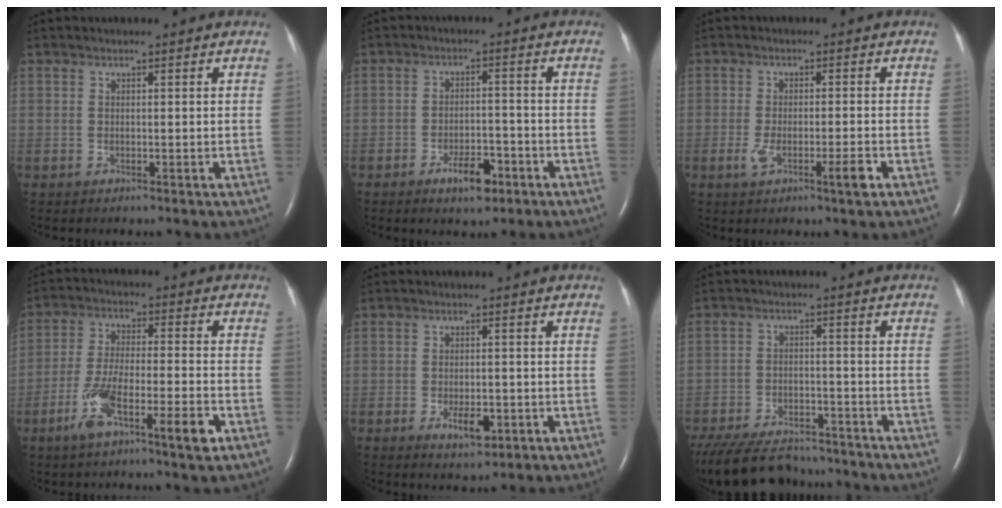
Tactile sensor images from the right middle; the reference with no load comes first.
{"total": 5.2, "force": [-3.1, 2.0, 3.7], "torque": [-0.062, 0.001, -0.046]}
{"total": 4.8, "force": [-2.1, 0.5, 4.3], "torque": [-0.079, -0.006, -0.036]}
{"total": 10.3, "force": [-5.1, 1.4, 8.9], "torque": [-0.169, -0.002, -0.088]}
{"total": 4.1, "force": [-1.7, 1.7, 3.4], "torque": [-0.058, -0.002, -0.018]}
{"total": 17.1, "force": [-14.7, 5.3, 6.8], "torque": [-0.176, -0.026, -0.222]}